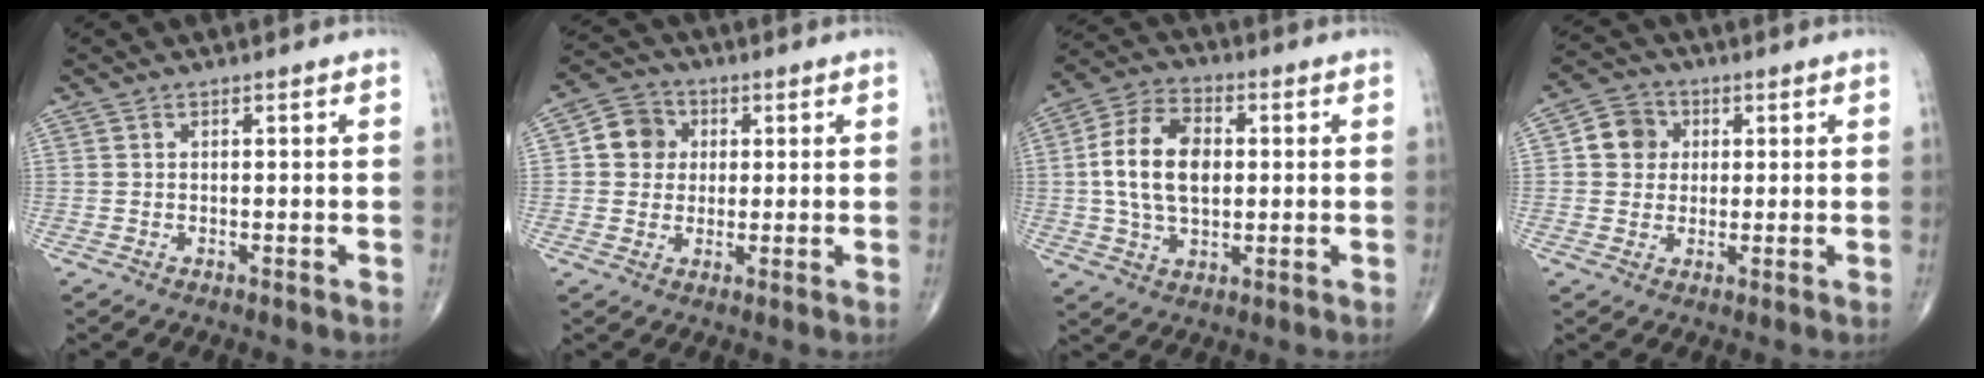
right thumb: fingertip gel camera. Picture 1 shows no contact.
{"total": 7.0, "force": [1.1, 6.3, 2.6], "torque": [-0.021, 0.008, 0.009]}
{"total": 13.3, "force": [0.8, 8.3, 10.4], "torque": [-0.182, 0.014, 0.012]}
{"total": 6.3, "force": [1.1, 5.8, 2.3], "torque": [-0.016, 0.005, 0.010]}